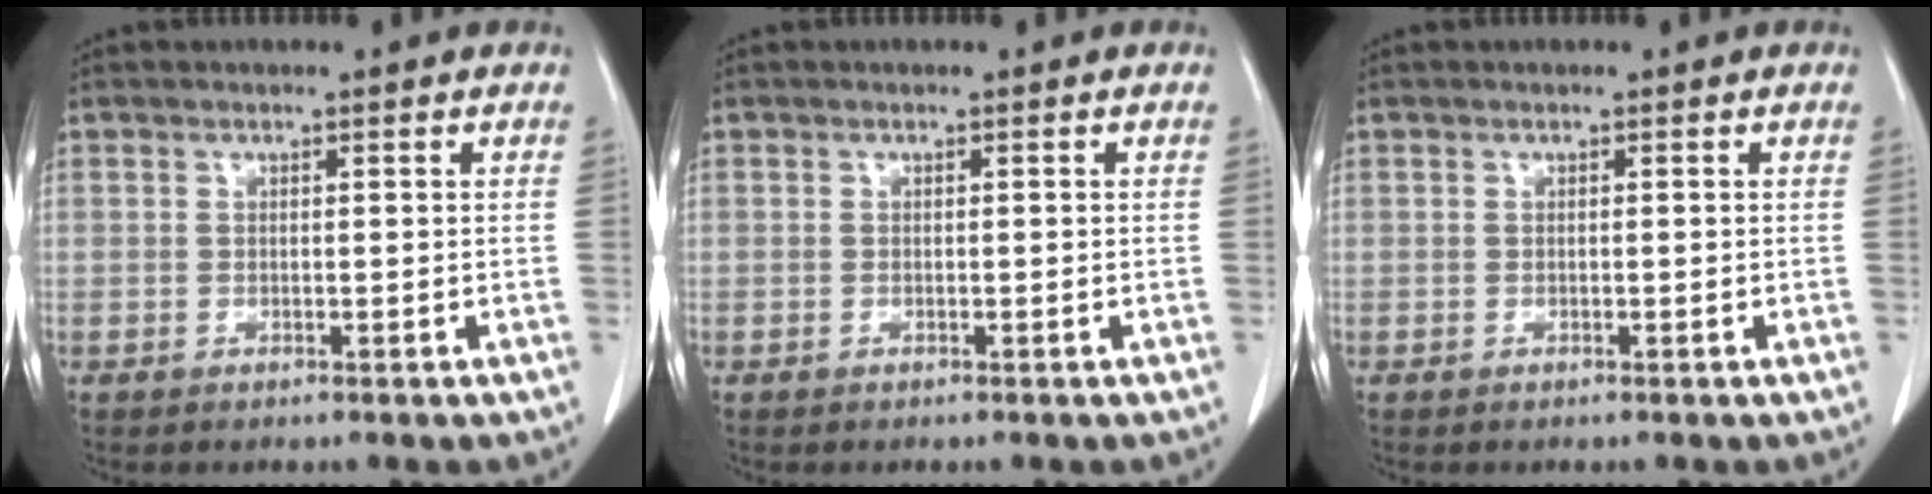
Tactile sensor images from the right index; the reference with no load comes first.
{"total": 0.0}
{"total": 0.0}